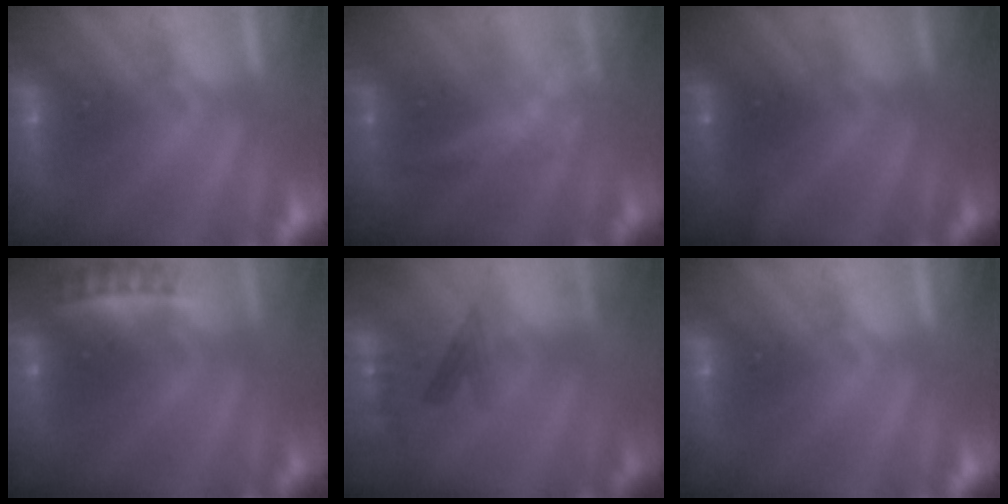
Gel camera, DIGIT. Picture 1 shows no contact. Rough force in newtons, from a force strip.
{"total": 1.8}
{"total": 2.1}
{"total": 2.4}
{"total": 2.3}
{"total": 0.0}